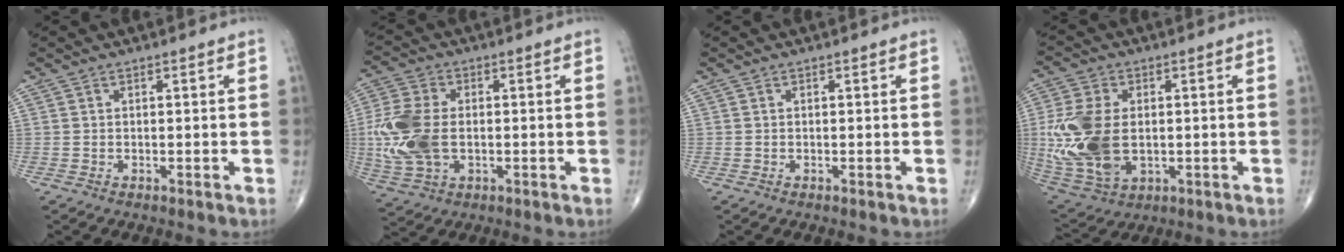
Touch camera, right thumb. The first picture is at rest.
{"total": 13.5, "force": [-0.9, 8.5, 10.5], "torque": [-0.245, 0.003, -0.012]}
{"total": 0.0}
{"total": 16.7, "force": [-0.3, 10.5, 12.9], "torque": [-0.284, -0.011, 0.008]}